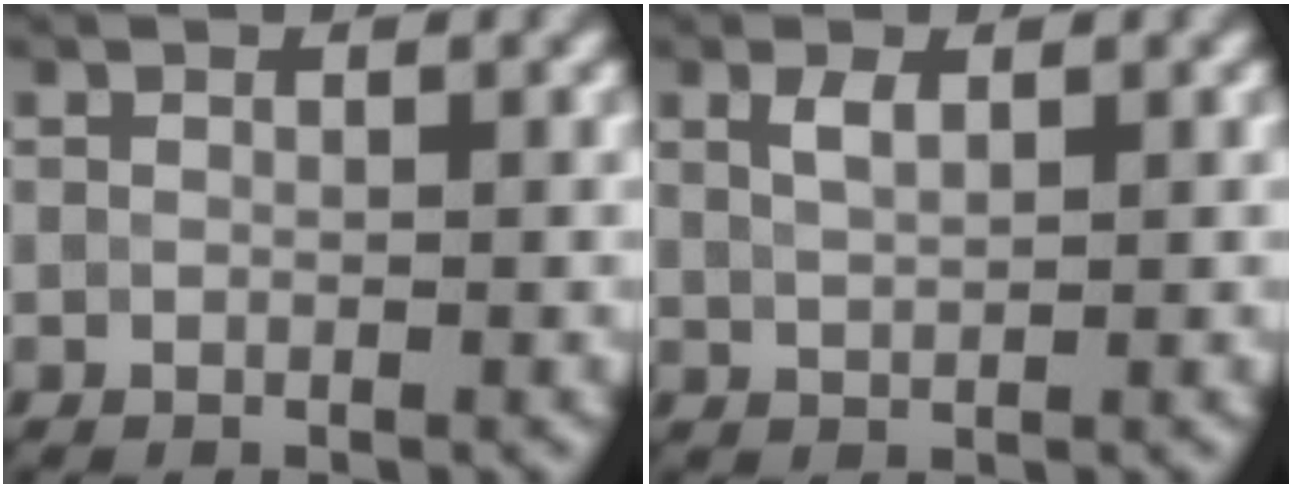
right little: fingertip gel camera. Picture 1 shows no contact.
{"total": 1.7, "force": [0.9, 0.6, 1.2], "torque": [-0.027, 0.002, 0.021]}